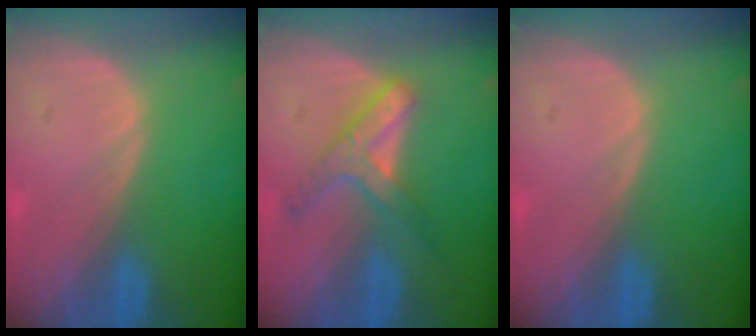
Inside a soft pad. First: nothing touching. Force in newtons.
{"total": 5.9, "press": 5.6, "slide": 1.7}
{"total": 0.0}